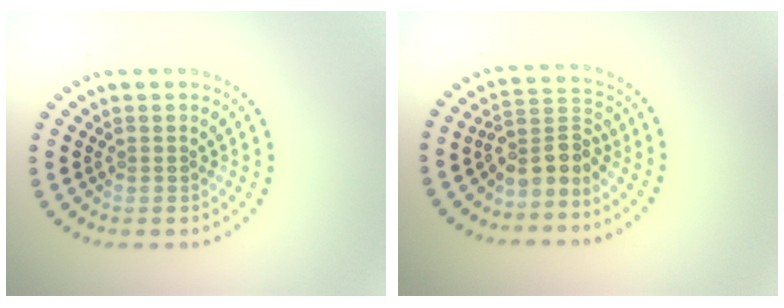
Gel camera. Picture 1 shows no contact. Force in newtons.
{"total": 3.2, "press": 2.4, "slide": 2.1}